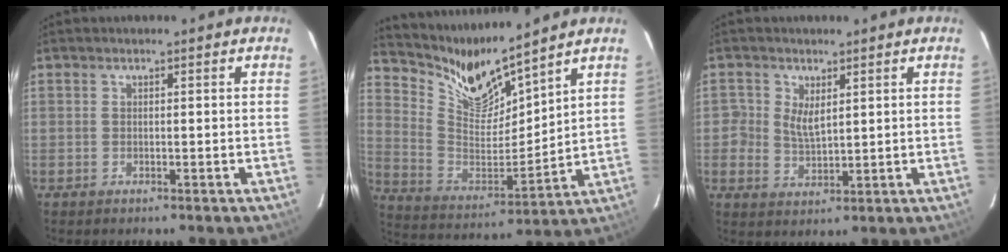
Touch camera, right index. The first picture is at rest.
{"total": 11.3, "force": [10.5, 1.2, 3.9], "torque": [-0.088, -0.038, 0.206]}
{"total": 3.8, "force": [1.1, 2.9, 2.3], "torque": [-0.048, -0.001, 0.024]}